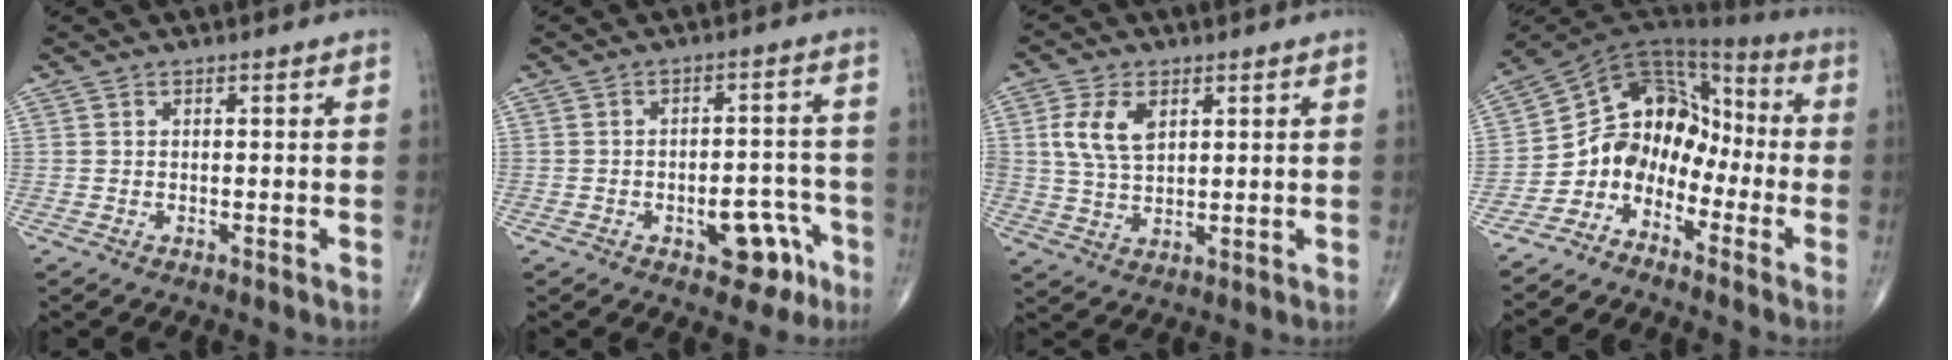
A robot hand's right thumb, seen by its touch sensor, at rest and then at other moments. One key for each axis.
{"total": 8.3, "fx": -4.1, "fy": 4.5, "fz": 5.7, "tx": -0.046, "ty": 0.041, "tz": -0.046}
{"total": 7.9, "fx": 2.4, "fy": 4.7, "fz": 5.8, "tx": -0.114, "ty": -0.004, "tz": 0.049}
{"total": 11.1, "fx": -5.4, "fy": 8.3, "fz": 5.1, "tx": -0.049, "ty": 0.102, "tz": -0.114}